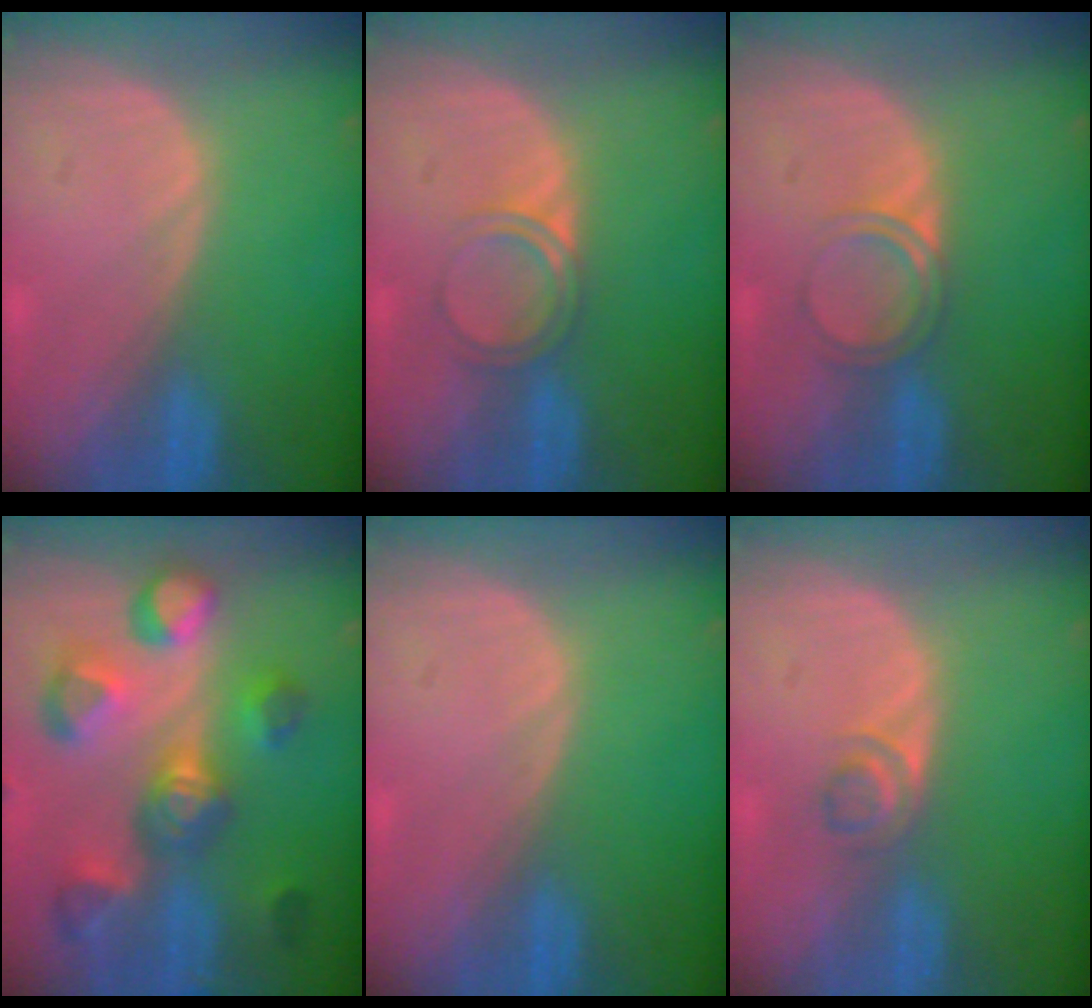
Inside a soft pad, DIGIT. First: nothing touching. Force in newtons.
{"total": 3.0, "press": 3.0, "slide": 0.3}
{"total": 3.0, "press": 3.0, "slide": 0.3}
{"total": 10.6, "press": 10.0, "slide": 3.5}
{"total": 0.0}
{"total": 2.3, "press": 2.1, "slide": 1.0}